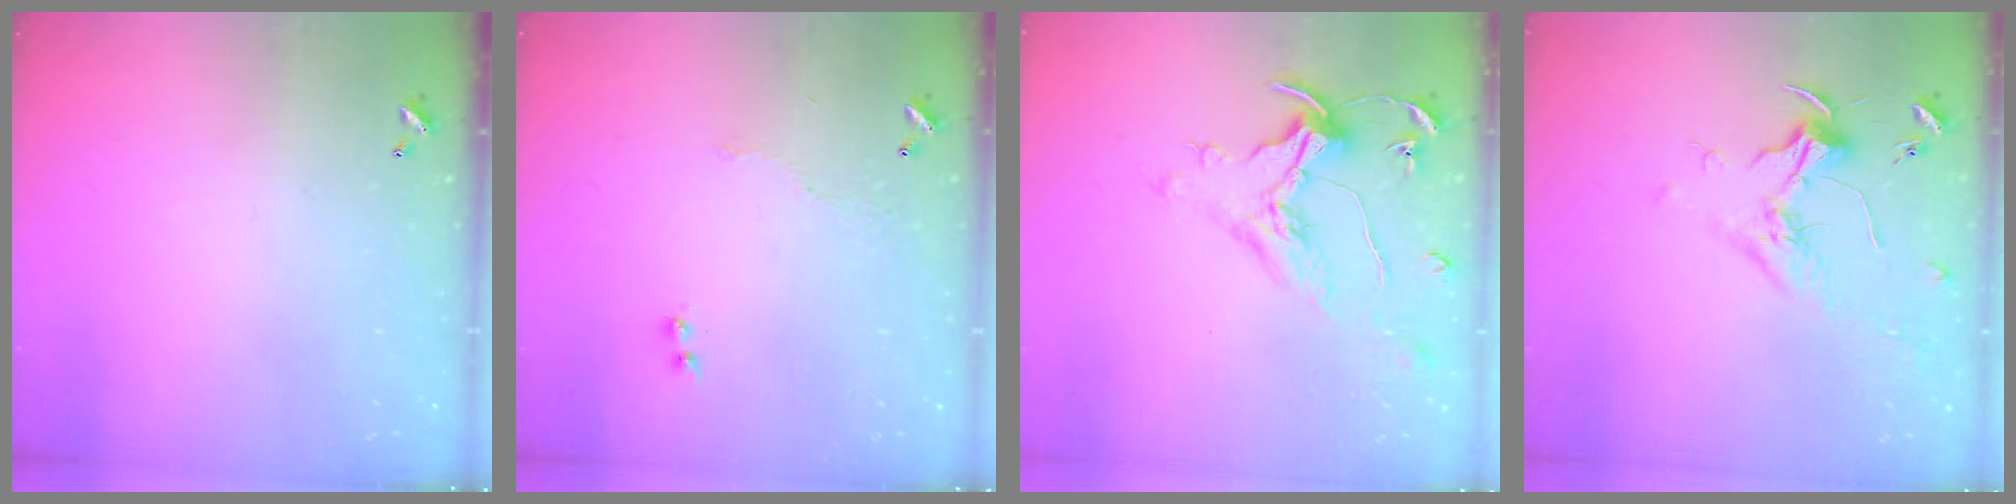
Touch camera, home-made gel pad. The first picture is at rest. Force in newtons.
{"total": 3.5, "press": 3.4, "slide": 0.7}
{"total": 1.6, "press": 1.4, "slide": 0.7}
{"total": 2.0, "press": 1.8, "slide": 0.7}